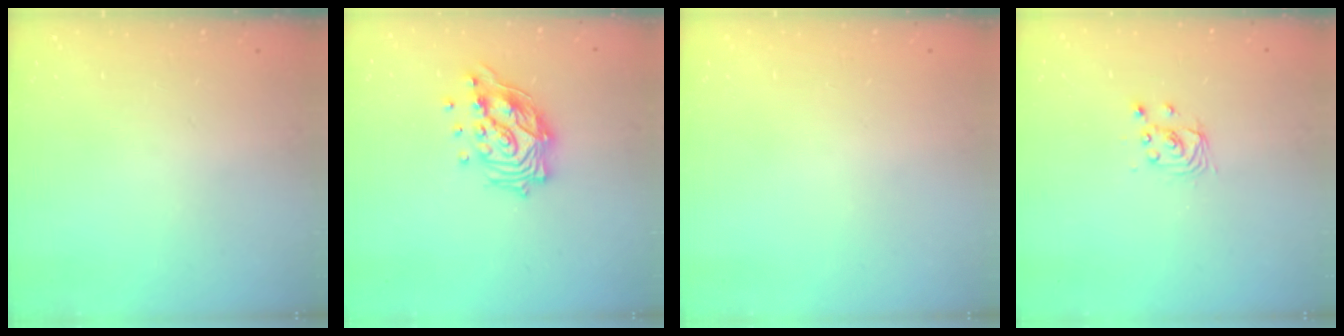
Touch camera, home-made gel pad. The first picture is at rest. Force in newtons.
{"total": 15.2, "press": 15.2, "slide": 1.1}
{"total": 0.0}
{"total": 2.9, "press": 2.9, "slide": 0.0}